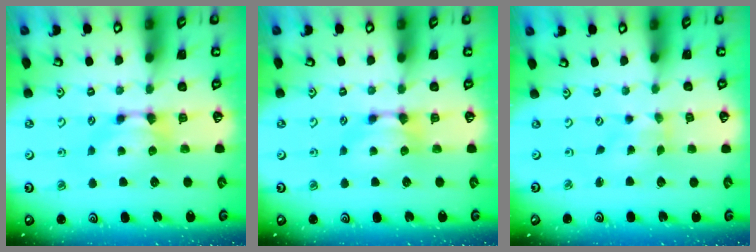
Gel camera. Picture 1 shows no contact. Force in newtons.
{"total": 0.0}
{"total": 3.2, "press": 3.1, "slide": 0.7}